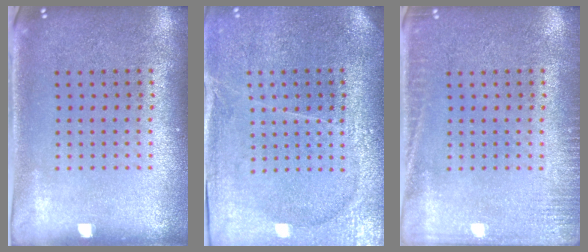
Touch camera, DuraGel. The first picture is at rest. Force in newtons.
{"total": 3.6, "press": 3.3, "slide": 1.6}
{"total": 2.0, "press": 2.0, "slide": 0.3}